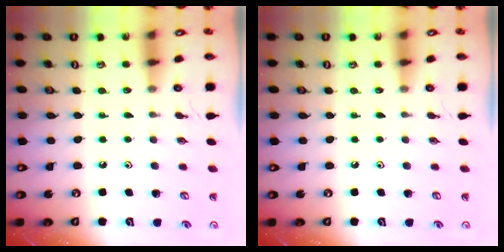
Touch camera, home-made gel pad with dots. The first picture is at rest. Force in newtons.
{"total": 0.0}